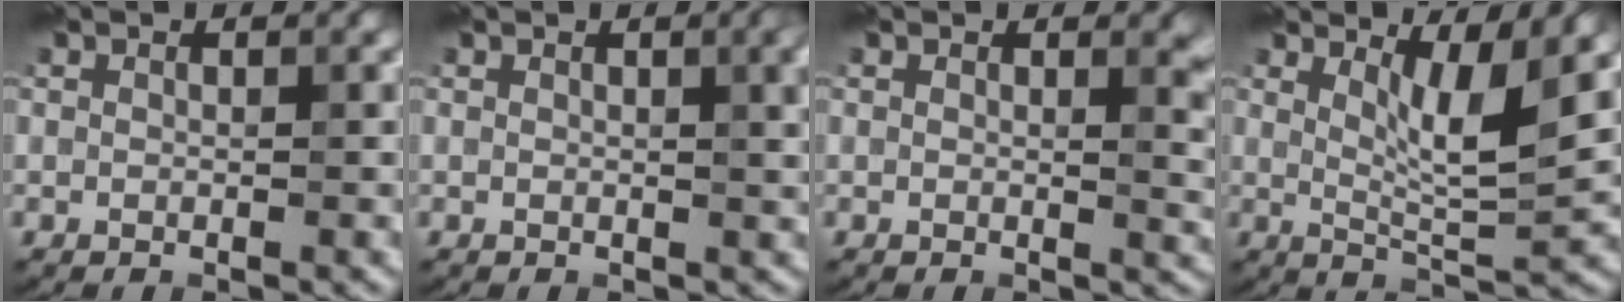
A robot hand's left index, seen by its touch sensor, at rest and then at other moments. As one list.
[{"total": 4.8, "force": [1.4, 2.0, 4.1], "torque": [-0.035, 0.006, 0.025]}, {"total": 3.4, "force": [1.3, 1.4, 2.9], "torque": [-0.027, -0.005, 0.021]}, {"total": 4.9, "force": [2.1, 0.9, 4.2], "torque": [-0.070, -0.010, 0.039]}]